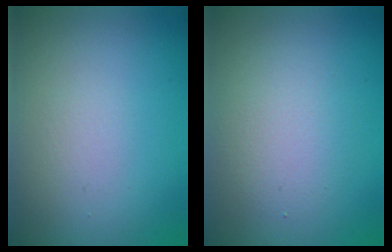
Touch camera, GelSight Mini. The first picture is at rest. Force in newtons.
{"total": 3.0, "press": 3.0, "slide": 0.2}